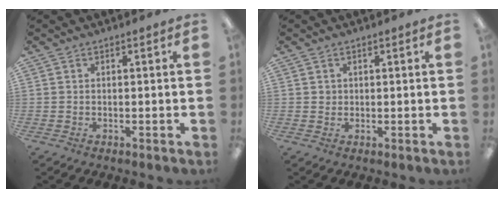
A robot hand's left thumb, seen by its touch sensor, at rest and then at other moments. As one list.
[{"total": 1.1, "force": [0.3, 1.0, 0.1], "torque": [-0.003, 0.005, 0.006]}]